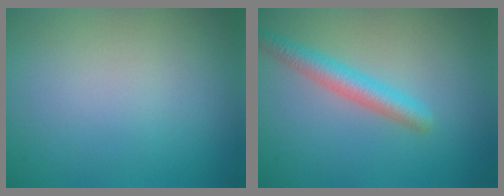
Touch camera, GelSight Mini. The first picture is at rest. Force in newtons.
{"total": 3.0, "press": 3.0, "slide": 0.0}